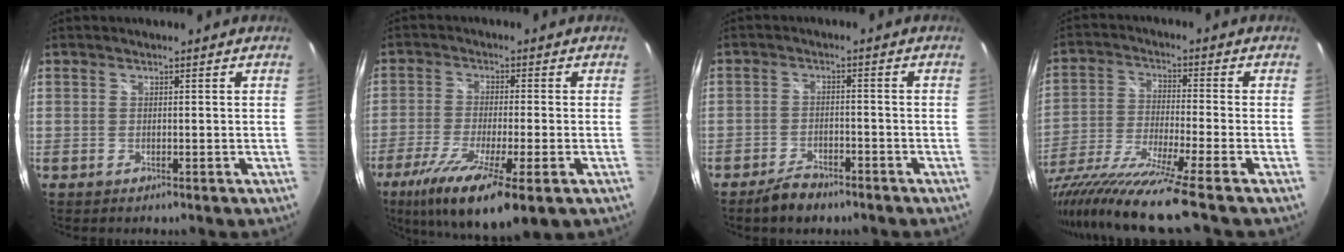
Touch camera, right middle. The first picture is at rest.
{"total": 14.7, "force": [-7.9, 2.7, 12.1], "torque": [-0.236, -0.051, -0.136]}
{"total": 5.2, "force": [-4.2, 2.0, 2.4], "torque": [-0.060, -0.001, -0.069]}
{"total": 17.9, "force": [-14.8, -1.8, 9.9], "torque": [-0.194, -0.066, -0.263]}